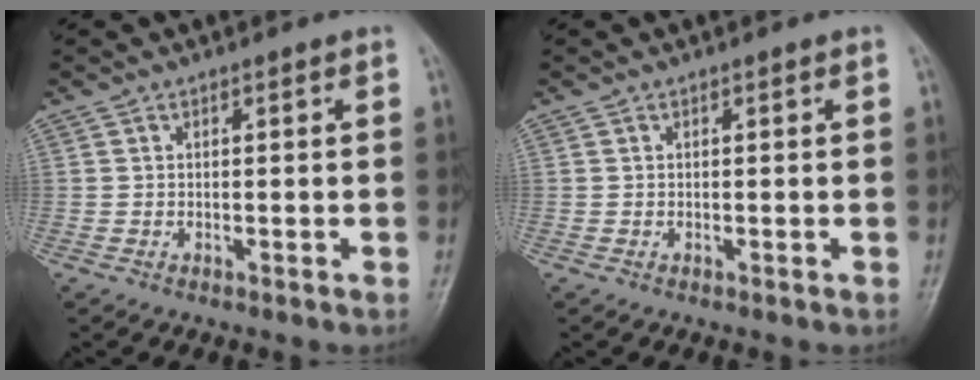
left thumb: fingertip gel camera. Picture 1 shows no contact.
{"total": 0.0}